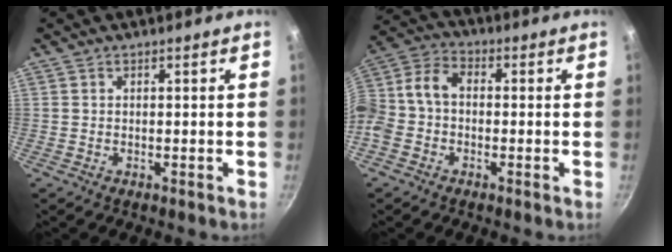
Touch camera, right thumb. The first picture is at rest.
{"total": 10.0, "force": [-1.7, 7.4, 6.4], "torque": [-0.127, 0.042, -0.053]}